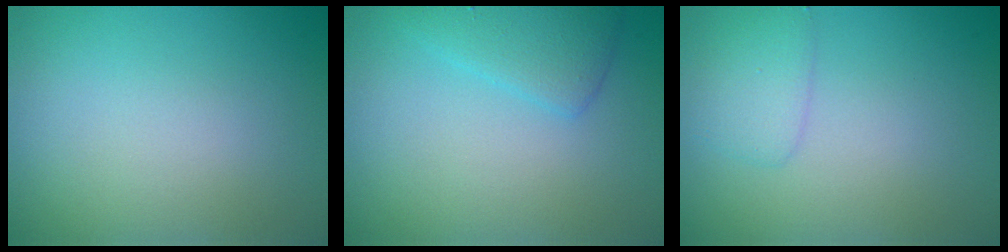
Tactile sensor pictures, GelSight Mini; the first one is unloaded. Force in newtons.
{"total": 2.6, "press": 2.6, "slide": 0.2}
{"total": 1.7, "press": 1.7, "slide": 0.1}